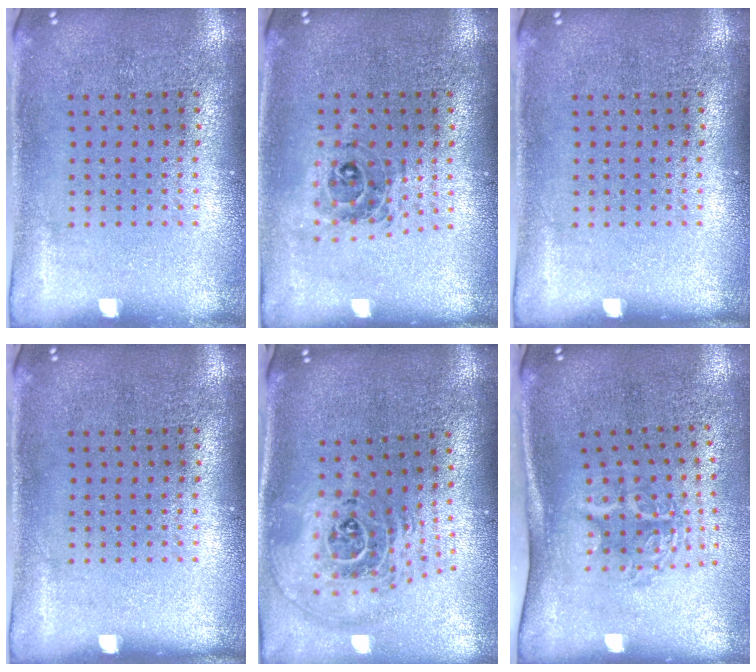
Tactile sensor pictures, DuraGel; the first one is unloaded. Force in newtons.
{"total": 0.8, "press": 0.8, "slide": 0.1}
{"total": 0.0}
{"total": 0.0}
{"total": 2.6, "press": 1.9, "slide": 1.8}
{"total": 1.8, "press": 1.2, "slide": 1.4}